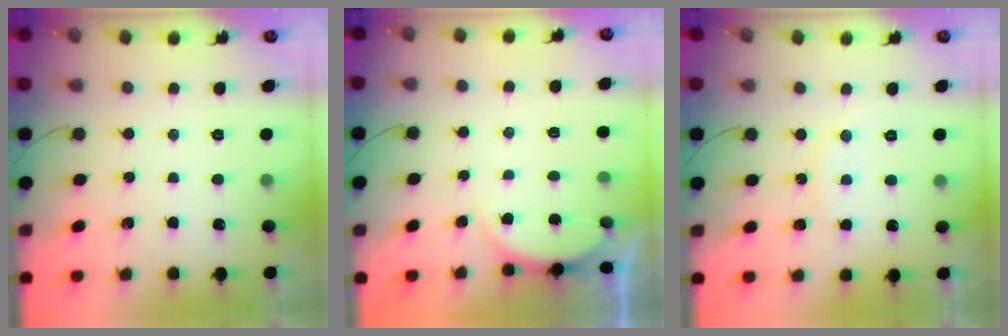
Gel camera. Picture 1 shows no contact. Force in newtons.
{"total": 2.3, "press": 2.2, "slide": 0.6}
{"total": 5.1, "press": 5.1, "slide": 0.2}